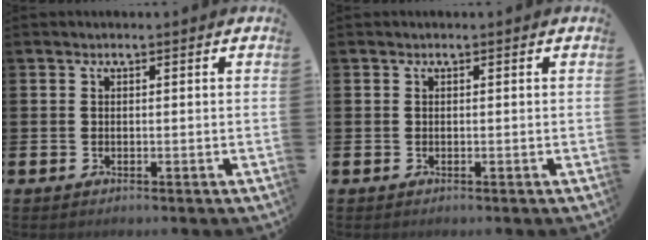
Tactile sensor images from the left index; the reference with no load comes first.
{"total": 0.0}